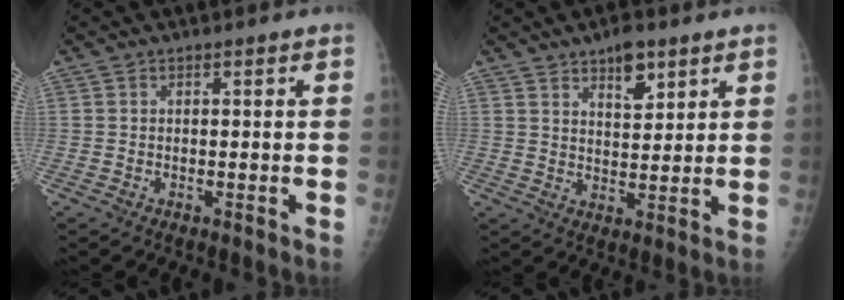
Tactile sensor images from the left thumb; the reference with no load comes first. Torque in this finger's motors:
{"motor_torque": [-0.06, -0.02, -0.03, -0.18, 0.04]}